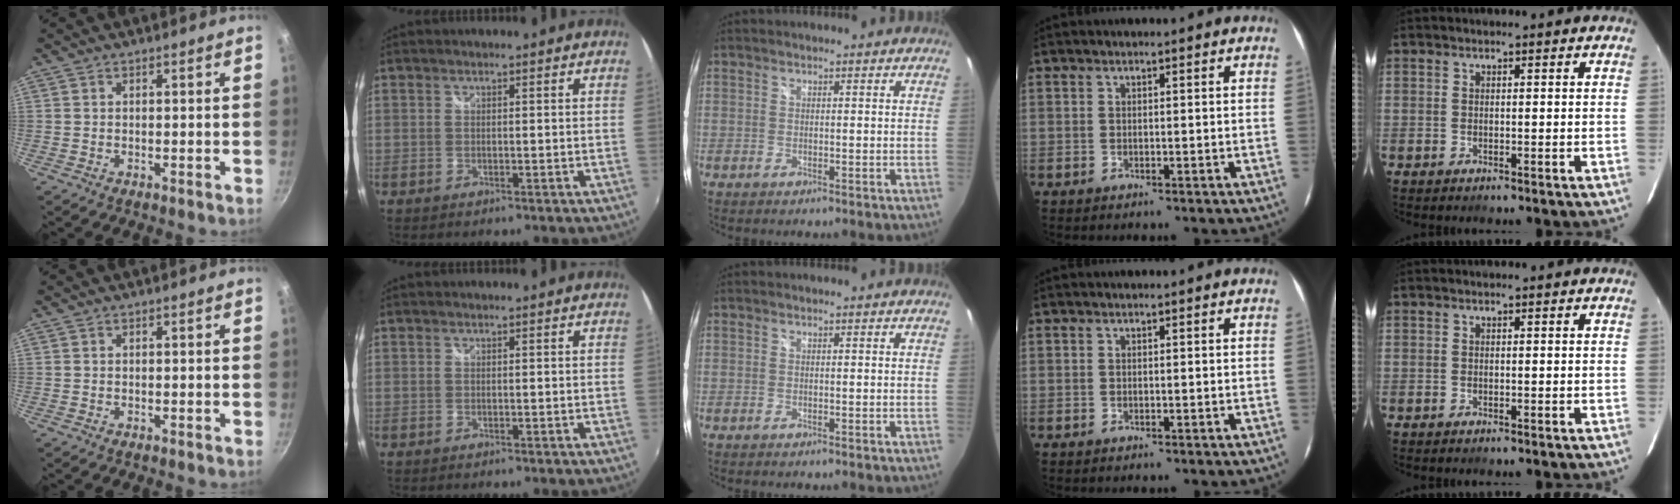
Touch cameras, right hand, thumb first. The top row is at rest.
{}